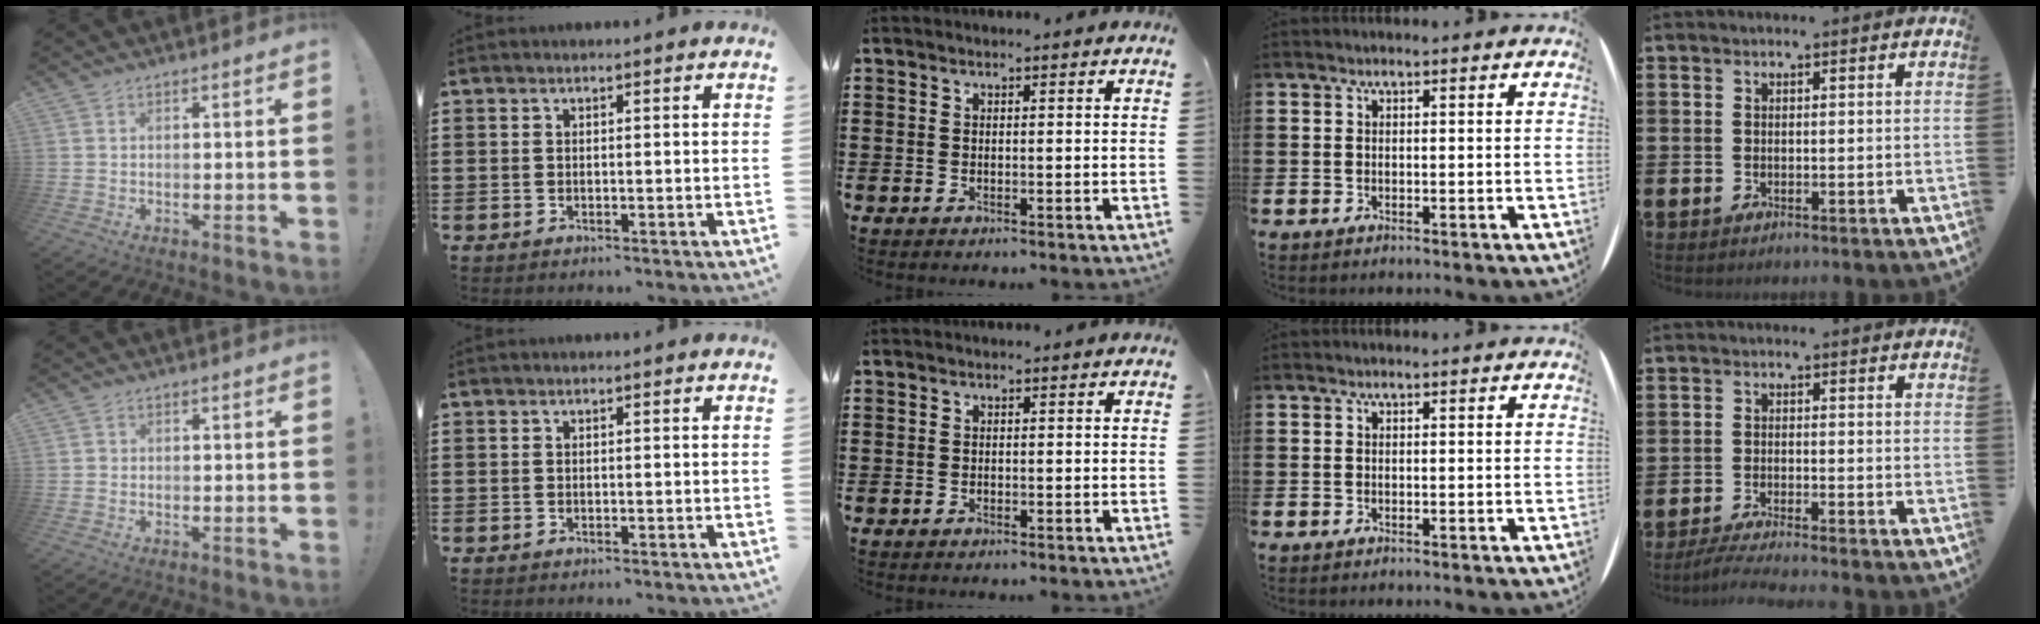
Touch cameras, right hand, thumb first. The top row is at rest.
{"thumb": {"total": 0.6, "force": [-0.1, 0.5, 0.2], "torque": [-0.004, 0.001, -0.001]}, "little": {"total": 2.7, "force": [-2.4, -0.3, 1.1], "torque": [-0.015, -0.001, -0.046]}}